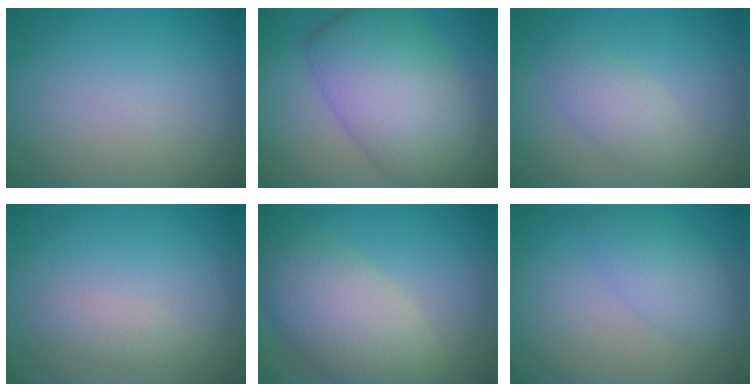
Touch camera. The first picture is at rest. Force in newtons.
{"total": 10.5, "press": 10.4, "slide": 0.7}
{"total": 2.8, "press": 2.8, "slide": 0.2}
{"total": 1.4, "press": 1.4, "slide": 0.1}
{"total": 8.2, "press": 8.2, "slide": 0.4}
{"total": 2.8, "press": 2.8, "slide": 0.1}